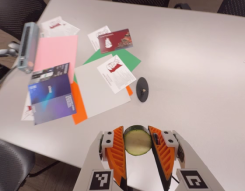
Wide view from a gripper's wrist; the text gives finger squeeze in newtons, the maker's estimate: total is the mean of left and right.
{"total": 10.8, "left": 10.5, "right": 11.0}